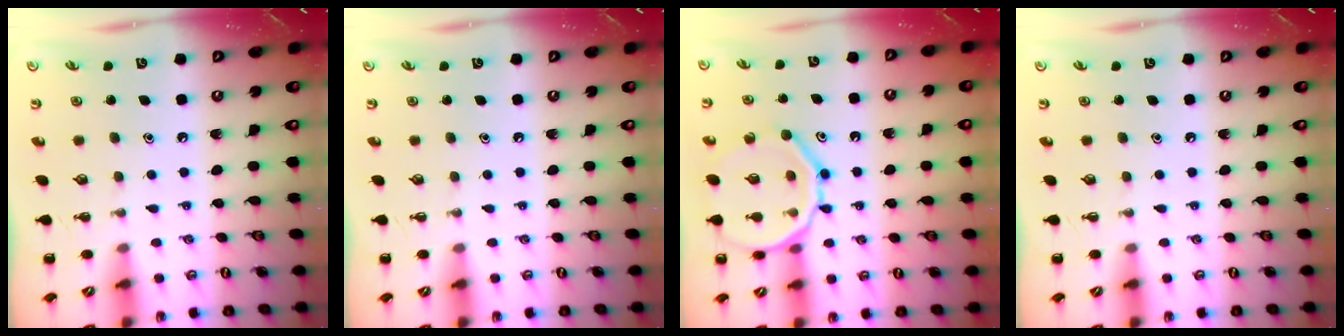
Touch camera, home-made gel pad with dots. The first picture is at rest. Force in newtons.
{"total": 0.0}
{"total": 15.7, "press": 15.7, "slide": 1.3}
{"total": 0.0}